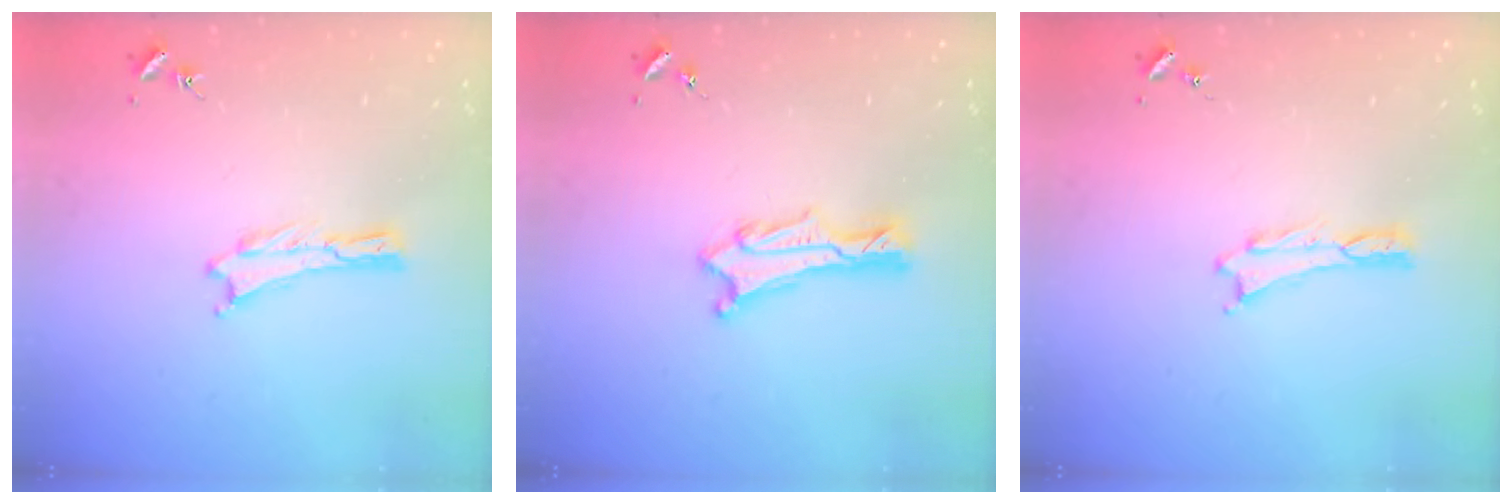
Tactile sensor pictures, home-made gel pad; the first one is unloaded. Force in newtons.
{"total": 1.5, "press": 1.5, "slide": 0.1}
{"total": 0.0}